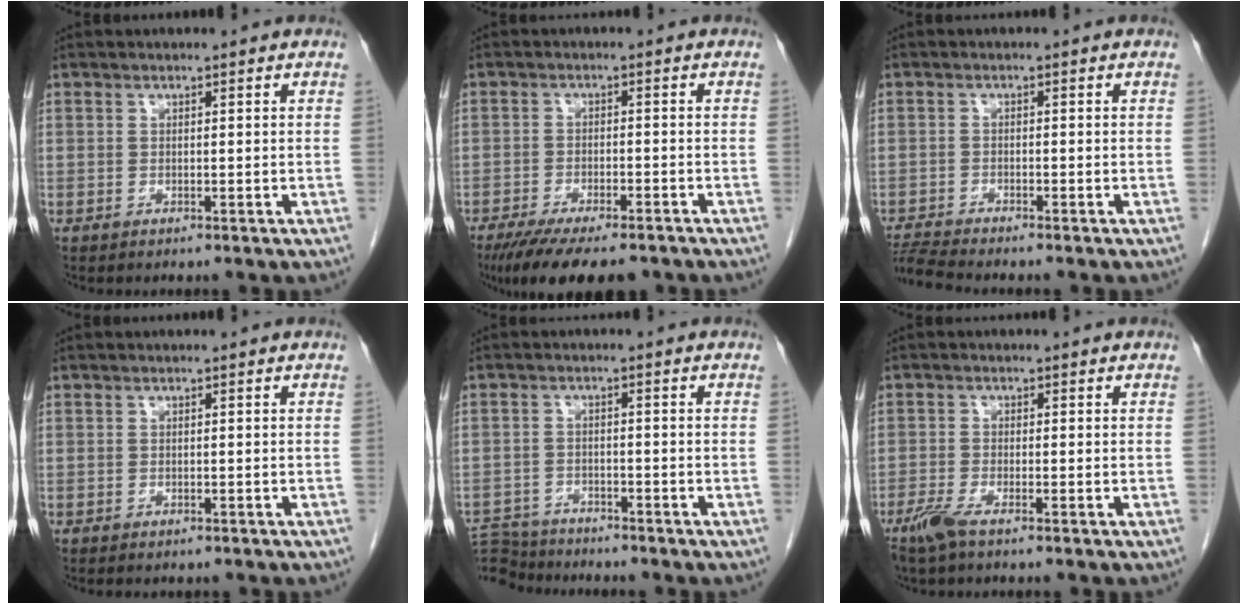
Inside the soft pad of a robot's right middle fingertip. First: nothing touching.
{"total": 12.9, "force": [-10.2, 3.5, 7.1], "torque": [-0.120, -0.021, -0.153]}
{"total": 4.1, "force": [-3.9, -1.0, 0.7], "torque": [-0.020, -0.018, -0.072]}
{"total": 2.4, "force": [-2.0, 0.9, 1.0], "torque": [-0.015, -0.004, -0.019]}
{"total": 8.2, "force": [-8.0, 1.8, 0.6], "torque": [-0.016, 0.004, -0.135]}
{"total": 3.2, "force": [-2.3, 0.2, 2.2], "torque": [-0.052, -0.007, -0.051]}